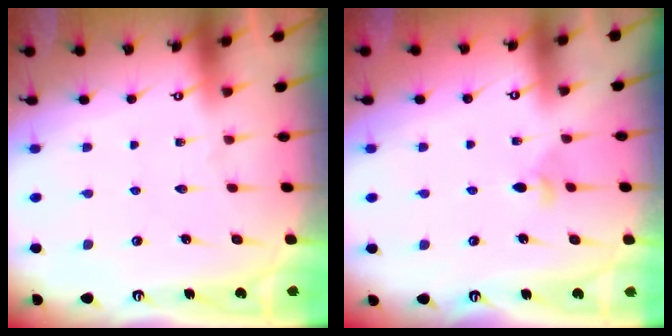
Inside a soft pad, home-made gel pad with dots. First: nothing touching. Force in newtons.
{"total": 3.8, "press": 3.7, "slide": 0.8}